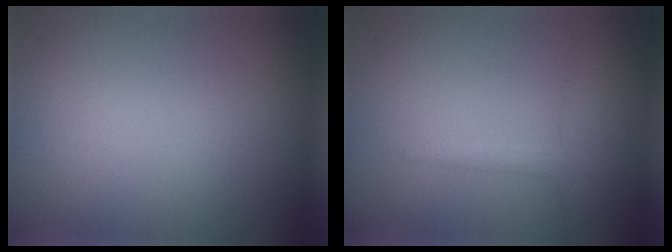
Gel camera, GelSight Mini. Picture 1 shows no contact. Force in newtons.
{"total": 1.6, "press": 1.6, "slide": 0.1}